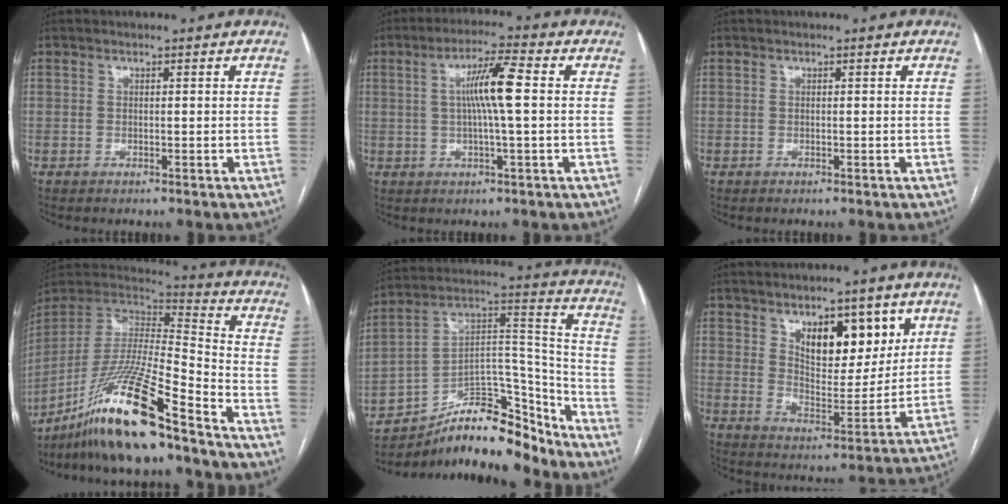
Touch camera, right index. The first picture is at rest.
{"total": 7.6, "force": [0.8, 0.0, 7.5], "torque": [-0.137, 0.009, 0.012]}
{"total": 0.0}
{"total": 20.0, "force": [-14.8, 0.8, 13.4], "torque": [-0.294, -0.021, -0.278]}
{"total": 21.0, "force": [-16.8, 7.1, 10.4], "torque": [-0.171, 0.046, -0.274]}
{"total": 11.4, "force": [5.8, 4.9, 8.6], "torque": [-0.127, -0.003, 0.103]}